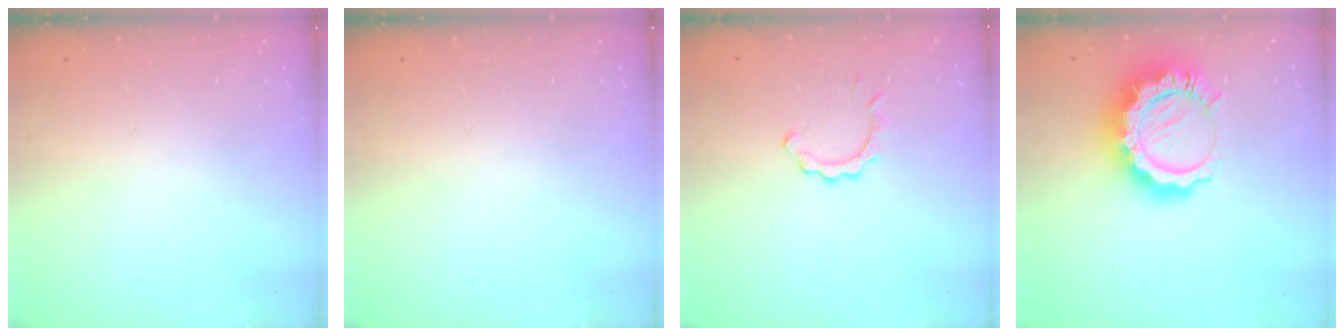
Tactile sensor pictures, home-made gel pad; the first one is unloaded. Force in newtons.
{"total": 0.0}
{"total": 3.8, "press": 3.7, "slide": 0.2}
{"total": 14.8, "press": 14.7, "slide": 1.5}